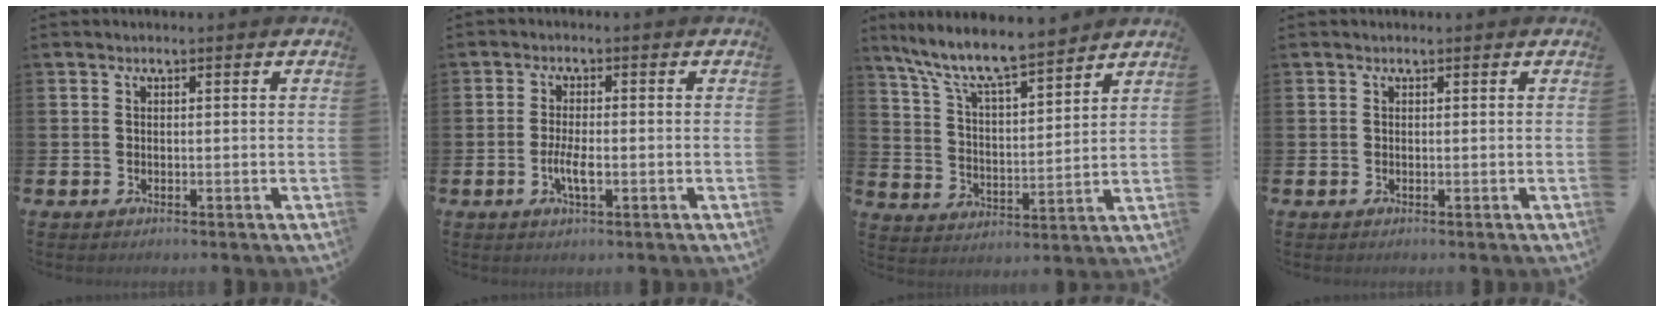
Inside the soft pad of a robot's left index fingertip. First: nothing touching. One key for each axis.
{"total": 3.1, "fx": -0.8, "fy": 0.9, "fz": 2.8, "tx": -0.046, "ty": 0.001, "tz": -0.016}
{"total": 9.2, "fx": 8.4, "fy": 0.9, "fz": 3.6, "tx": -0.107, "ty": -0.053, "tz": 0.146}
{"total": 0.0}